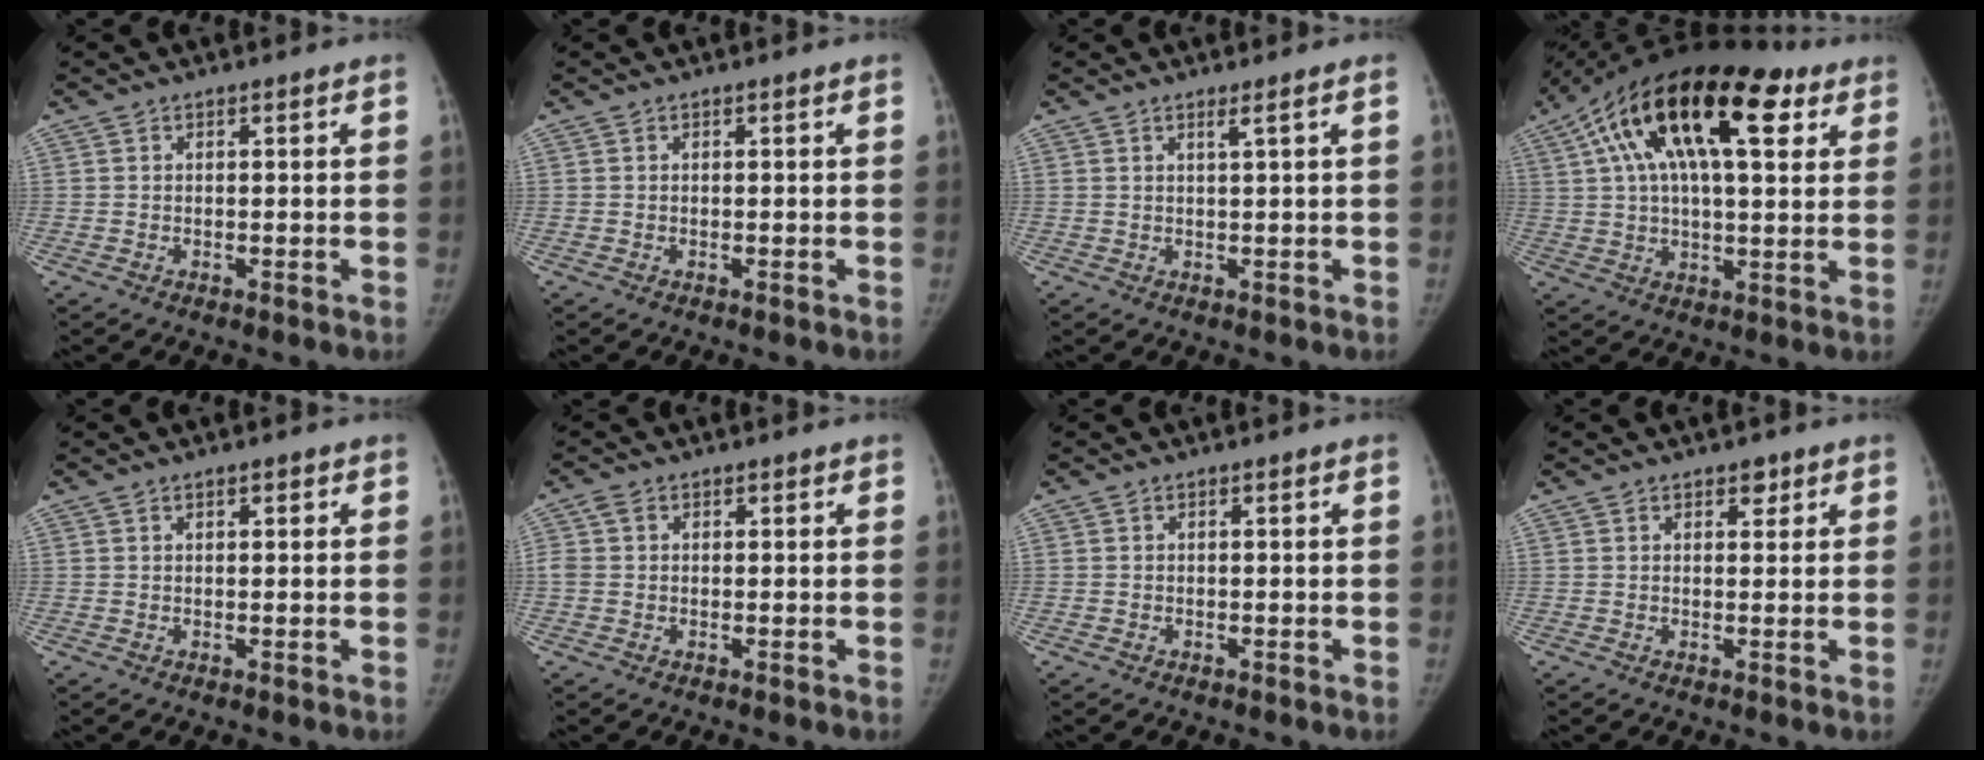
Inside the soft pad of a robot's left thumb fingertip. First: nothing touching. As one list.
[{"total": 0.0}, {"total": 1.4, "force": [0.7, -0.6, 1.1], "torque": [-0.022, -0.010, 0.019]}, {"total": 24.9, "force": [9.9, 10.7, 20.1], "torque": [-0.341, 0.028, 0.154]}, {"total": 0.9, "force": [0.4, 0.5, 0.6], "torque": [-0.008, 0.001, 0.004]}, {"total": 2.7, "force": [0.3, 2.2, 1.5], "torque": [-0.039, 0.010, 0.006]}, {"total": 0.0}, {"total": 1.8, "force": [1.1, 1.1, 0.9], "torque": [0.001, -0.005, 0.013]}]